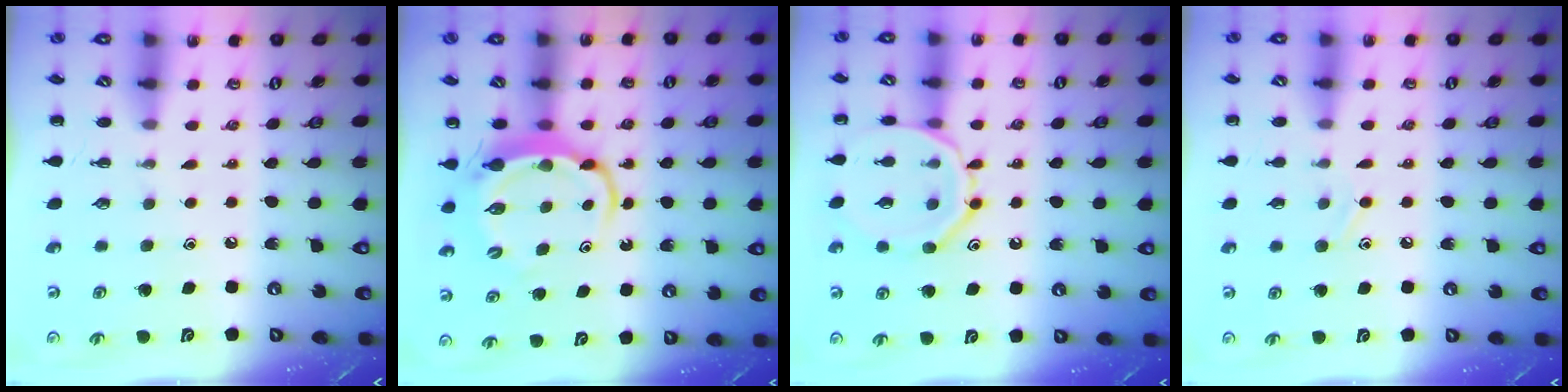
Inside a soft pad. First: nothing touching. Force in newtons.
{"total": 6.7, "press": 6.6, "slide": 0.9}
{"total": 12.6, "press": 12.6, "slide": 0.5}
{"total": 7.4, "press": 7.1, "slide": 2.0}